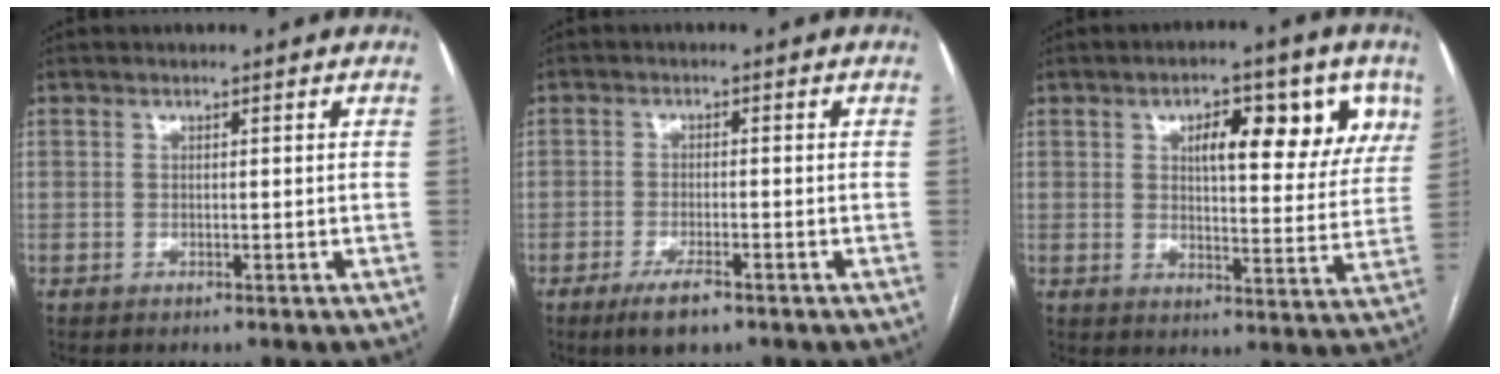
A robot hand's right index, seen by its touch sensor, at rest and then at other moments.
{"total": 4.5, "force": [-3.0, 1.2, 3.2], "torque": [-0.064, -0.006, -0.048]}
{"total": 12.8, "force": [5.9, 4.8, 10.4], "torque": [-0.124, 0.014, 0.081]}